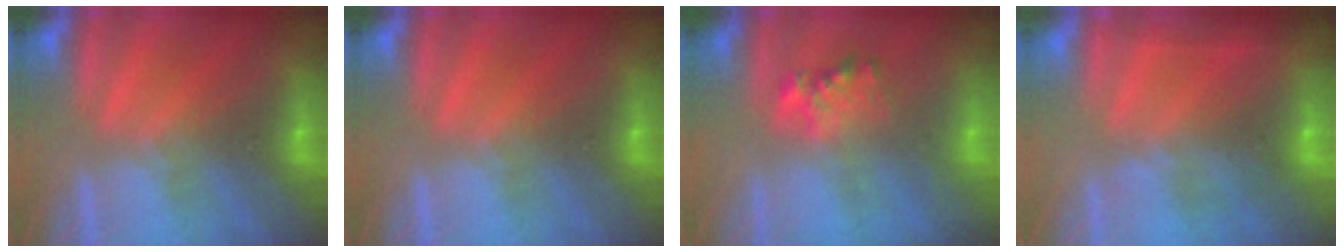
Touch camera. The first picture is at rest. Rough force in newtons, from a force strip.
{"total": 0.0}
{"total": 2.3}
{"total": 2.2}